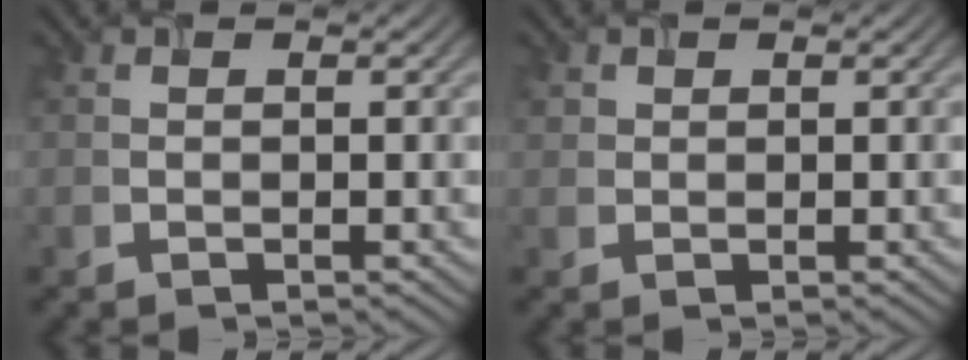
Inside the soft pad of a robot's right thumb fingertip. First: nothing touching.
{"total": 1.0, "force": [0.6, 0.7, 0.1], "torque": [-0.004, 0.000, 0.019]}